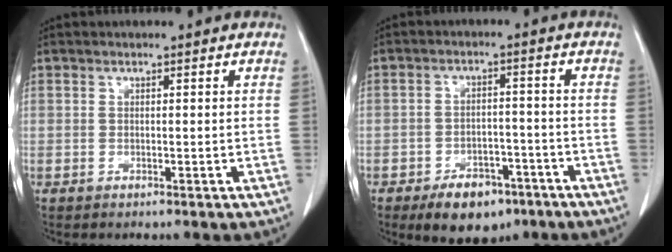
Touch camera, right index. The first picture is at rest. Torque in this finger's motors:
{"motor_torque": [-0.15, -0.14, 0.07, 0.00]}